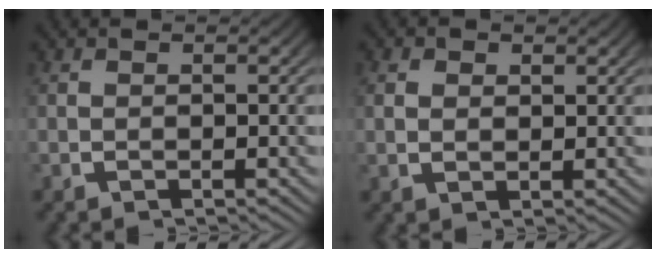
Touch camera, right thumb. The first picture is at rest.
{"total": 1.3, "force": [0.8, 0.7, 0.7], "torque": [-0.008, -0.006, 0.020]}